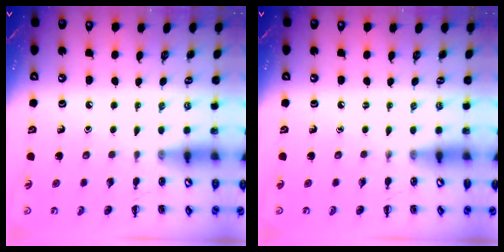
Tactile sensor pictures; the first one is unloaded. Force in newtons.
{"total": 0.0}